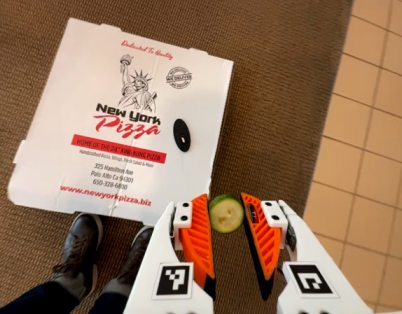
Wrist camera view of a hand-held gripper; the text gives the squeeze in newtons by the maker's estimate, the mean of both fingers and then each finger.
{"total": 7.9, "left": 7.6, "right": 8.1}